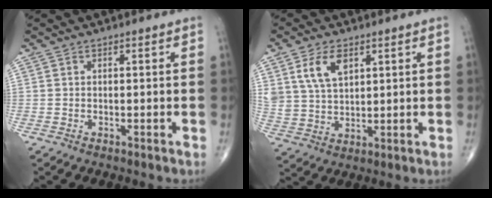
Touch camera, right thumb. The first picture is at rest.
{"total": 8.2, "force": [3.8, 4.8, 5.5], "torque": [-0.097, -0.013, 0.080]}